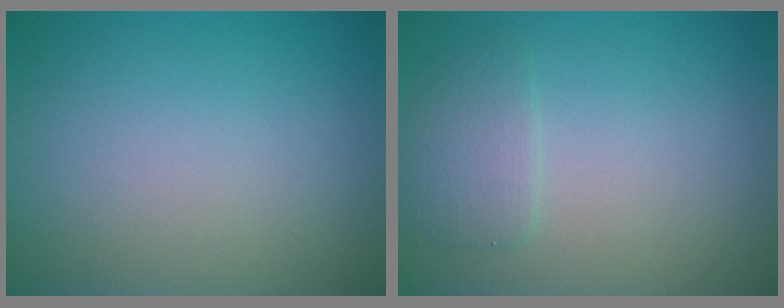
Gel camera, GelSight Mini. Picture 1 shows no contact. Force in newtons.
{"total": 2.0, "press": 2.0, "slide": 0.2}